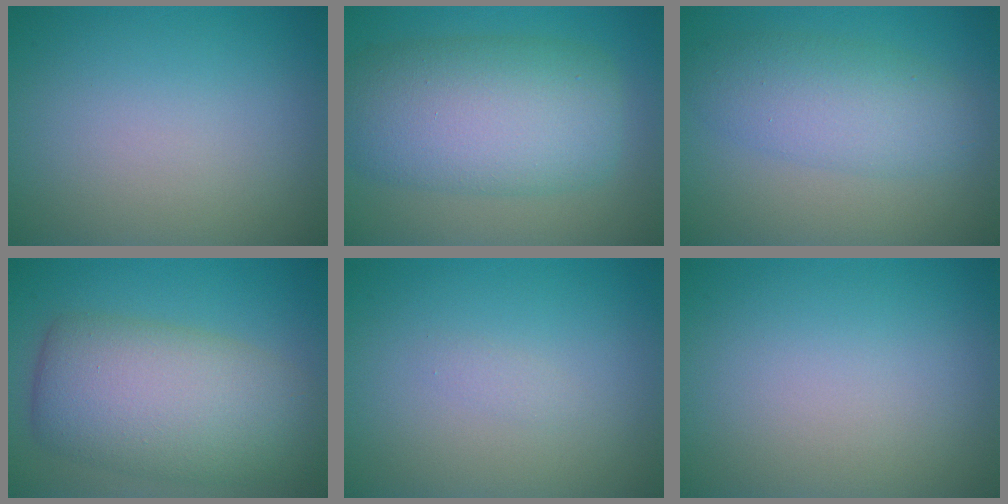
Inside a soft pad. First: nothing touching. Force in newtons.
{"total": 10.0, "press": 9.9, "slide": 0.4}
{"total": 4.9, "press": 4.9, "slide": 0.2}
{"total": 7.9, "press": 7.9, "slide": 0.4}
{"total": 0.6, "press": 0.6, "slide": 0.0}
{"total": 0.0}